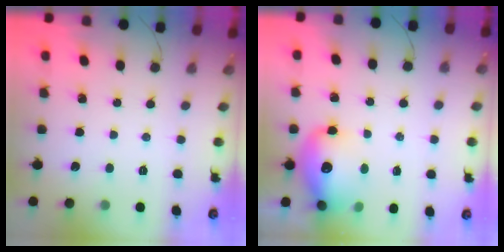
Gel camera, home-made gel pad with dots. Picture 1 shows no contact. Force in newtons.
{"total": 13.9, "press": 13.6, "slide": 3.2}